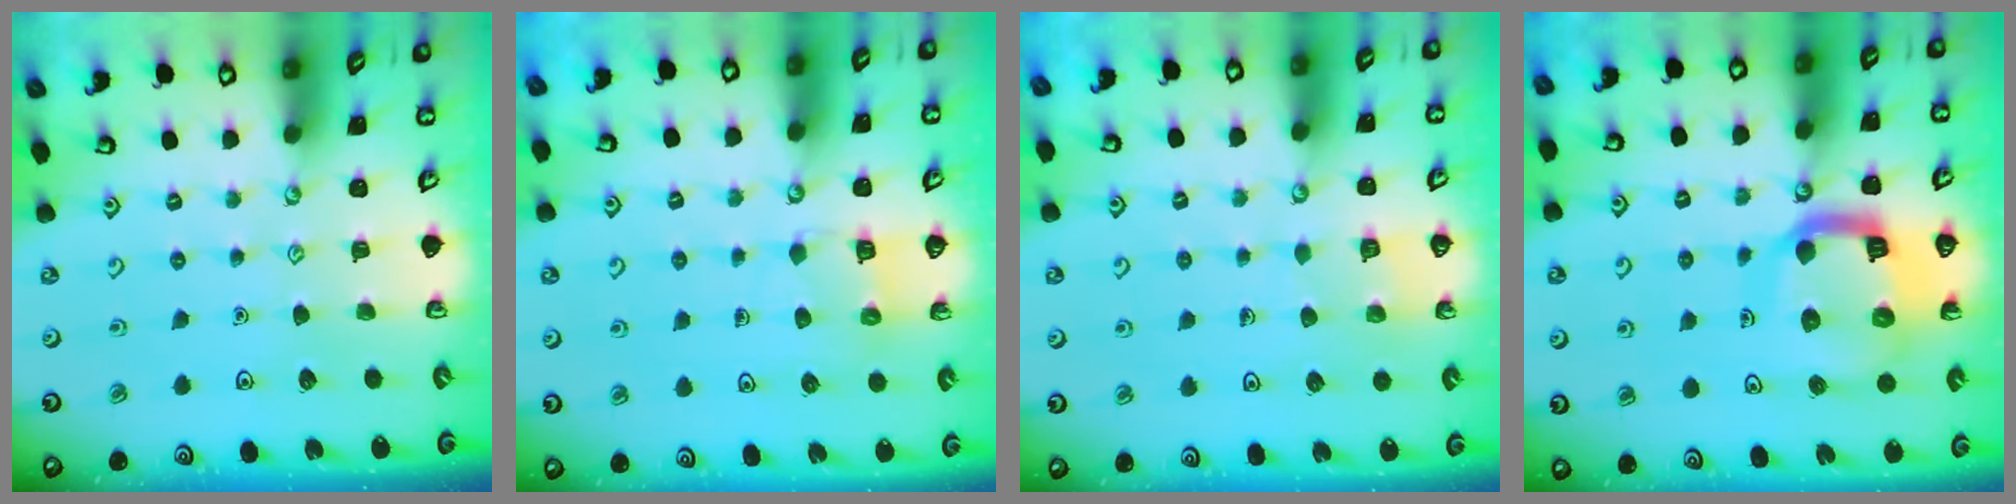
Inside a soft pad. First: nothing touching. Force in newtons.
{"total": 4.9, "press": 4.9, "slide": 0.4}
{"total": 2.5, "press": 2.5, "slide": 0.1}
{"total": 15.3, "press": 15.2, "slide": 1.8}